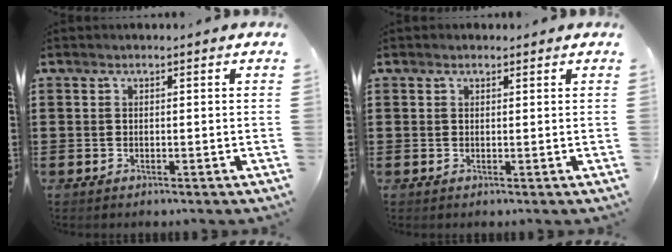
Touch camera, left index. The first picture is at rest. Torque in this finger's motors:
{"motor_torque": [2.14, 0.00, 0.10, 0.01]}